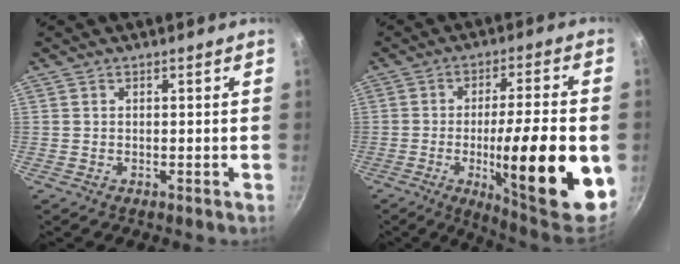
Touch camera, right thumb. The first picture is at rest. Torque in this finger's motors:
{"motor_torque": [-0.29, 1.61, 2.18, -0.21, 0.25]}